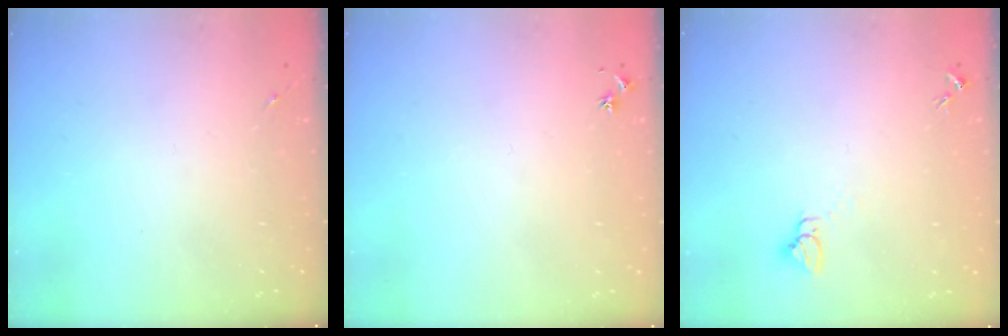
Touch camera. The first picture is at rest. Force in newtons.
{"total": 2.9, "press": 2.8, "slide": 0.3}
{"total": 3.0, "press": 3.0, "slide": 0.1}